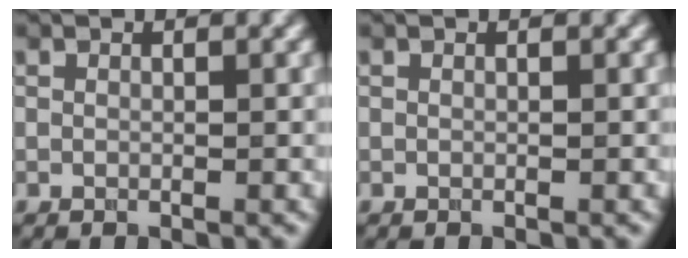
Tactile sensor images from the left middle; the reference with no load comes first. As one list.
[{"total": 0.0}]